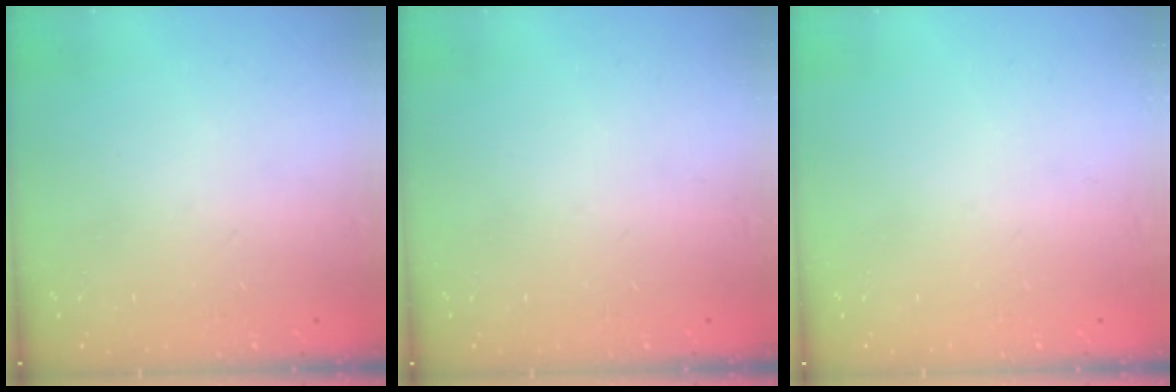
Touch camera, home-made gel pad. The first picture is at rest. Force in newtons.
{"total": 0.0}
{"total": 0.0}